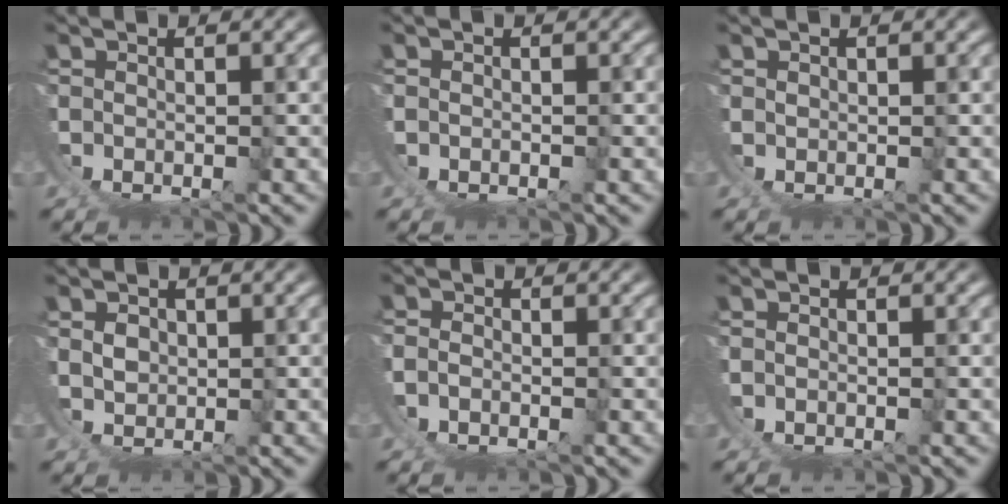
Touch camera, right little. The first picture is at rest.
{"total": 0.6, "force": [-0.2, 0.6, 0.2], "torque": [-0.005, 0.000, -0.003]}
{"total": 0.8, "force": [0.7, 0.0, -0.3], "torque": [0.008, 0.005, 0.009]}
{"total": 2.0, "force": [2.0, -0.1, 0.2], "torque": [-0.008, -0.001, 0.039]}
{"total": 3.1, "force": [-0.1, 2.8, 1.4], "torque": [-0.048, -0.010, -0.001]}
{"total": 0.9, "force": [-0.1, 0.8, 0.3], "torque": [-0.011, -0.001, -0.001]}